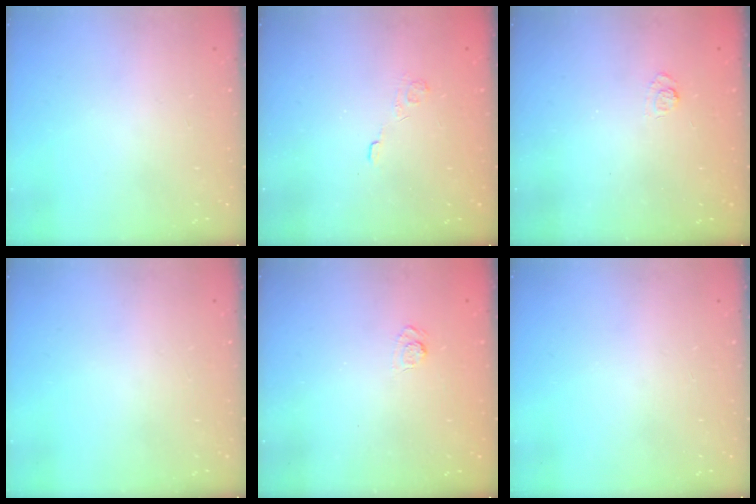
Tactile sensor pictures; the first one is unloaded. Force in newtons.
{"total": 2.4, "press": 1.9, "slide": 1.4}
{"total": 2.9, "press": 2.5, "slide": 1.5}
{"total": 0.0}
{"total": 2.7, "press": 2.3, "slide": 1.4}
{"total": 0.0}